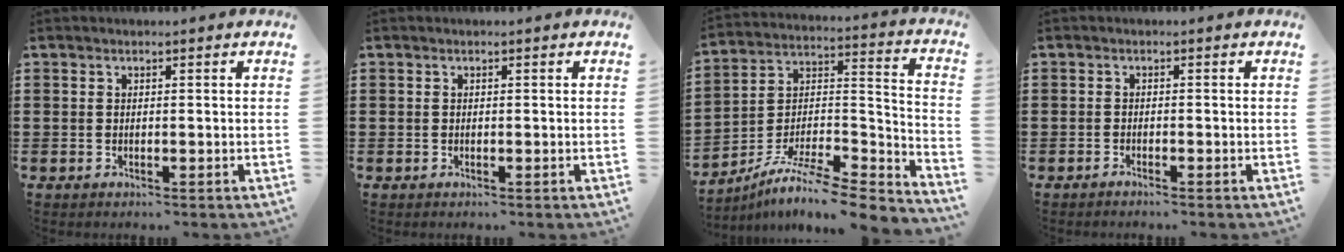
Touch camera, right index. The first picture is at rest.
{"total": 0.0}
{"total": 8.3, "force": [-6.9, 1.5, 4.3], "torque": [-0.072, 0.003, -0.137]}
{"total": 0.9, "force": [-0.8, -0.1, 0.2], "torque": [-0.005, -0.002, -0.016]}